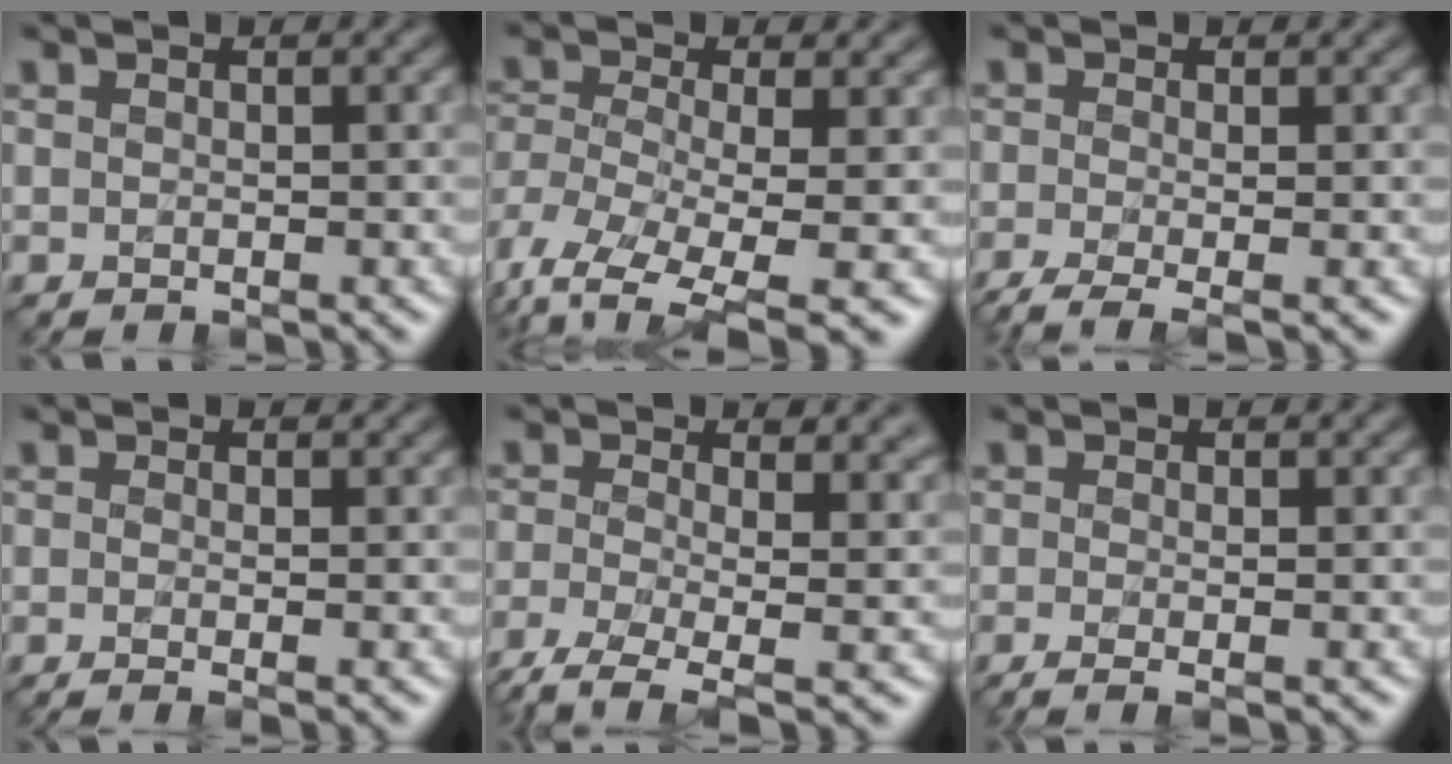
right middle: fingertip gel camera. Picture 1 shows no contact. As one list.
[{"total": 8.4, "force": [-3.7, 4.2, 6.3], "torque": [-0.133, -0.017, -0.056]}, {"total": 4.5, "force": [-2.1, 1.5, 3.7], "torque": [-0.060, -0.014, -0.044]}, {"total": 3.1, "force": [-0.1, 1.4, 2.8], "torque": [-0.033, -0.002, -0.018]}, {"total": 8.1, "force": [-2.3, 3.6, 6.9], "torque": [-0.133, -0.017, -0.046]}, {"total": 2.9, "force": [-0.7, 1.1, 2.6], "torque": [-0.032, -0.009, -0.018]}]